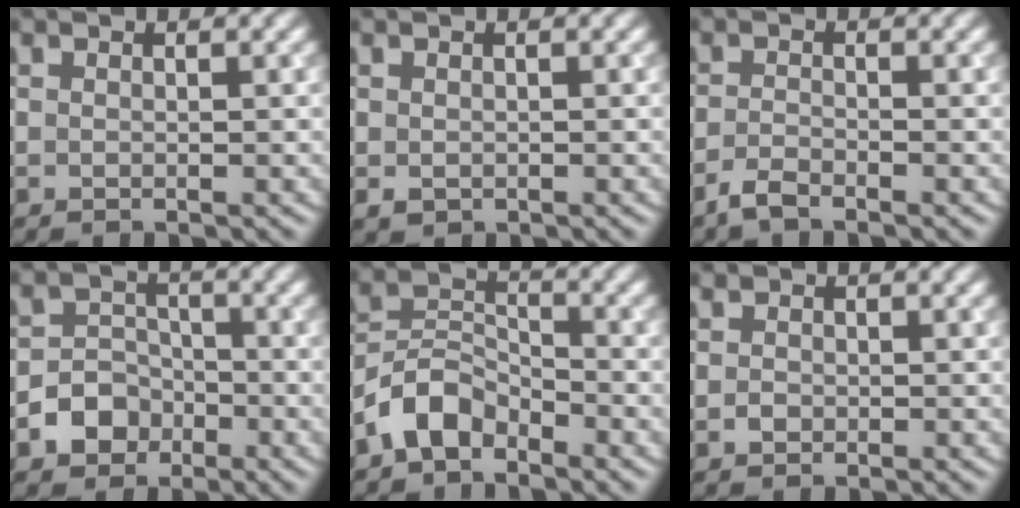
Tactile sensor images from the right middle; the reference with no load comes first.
{"total": 0.6, "force": [-0.3, 0.5, 0.2], "torque": [-0.005, -0.003, -0.003]}
{"total": 1.8, "force": [-1.6, 0.3, 0.8], "torque": [-0.022, -0.003, -0.038]}
{"total": 3.8, "force": [-2.1, 3.0, 1.0], "torque": [0.001, 0.002, -0.047]}
{"total": 4.1, "force": [-3.1, 2.1, 1.7], "torque": [-0.034, 0.010, -0.071]}
{"total": 0.7, "force": [-0.3, 0.7, 0.1], "torque": [-0.006, -0.002, -0.007]}